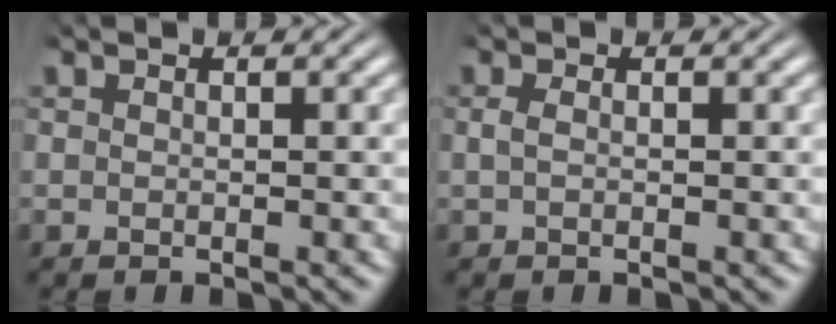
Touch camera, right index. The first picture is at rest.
{"total": 0.8, "force": [-0.7, 0.3, 0.2], "torque": [-0.017, -0.008, -0.009]}